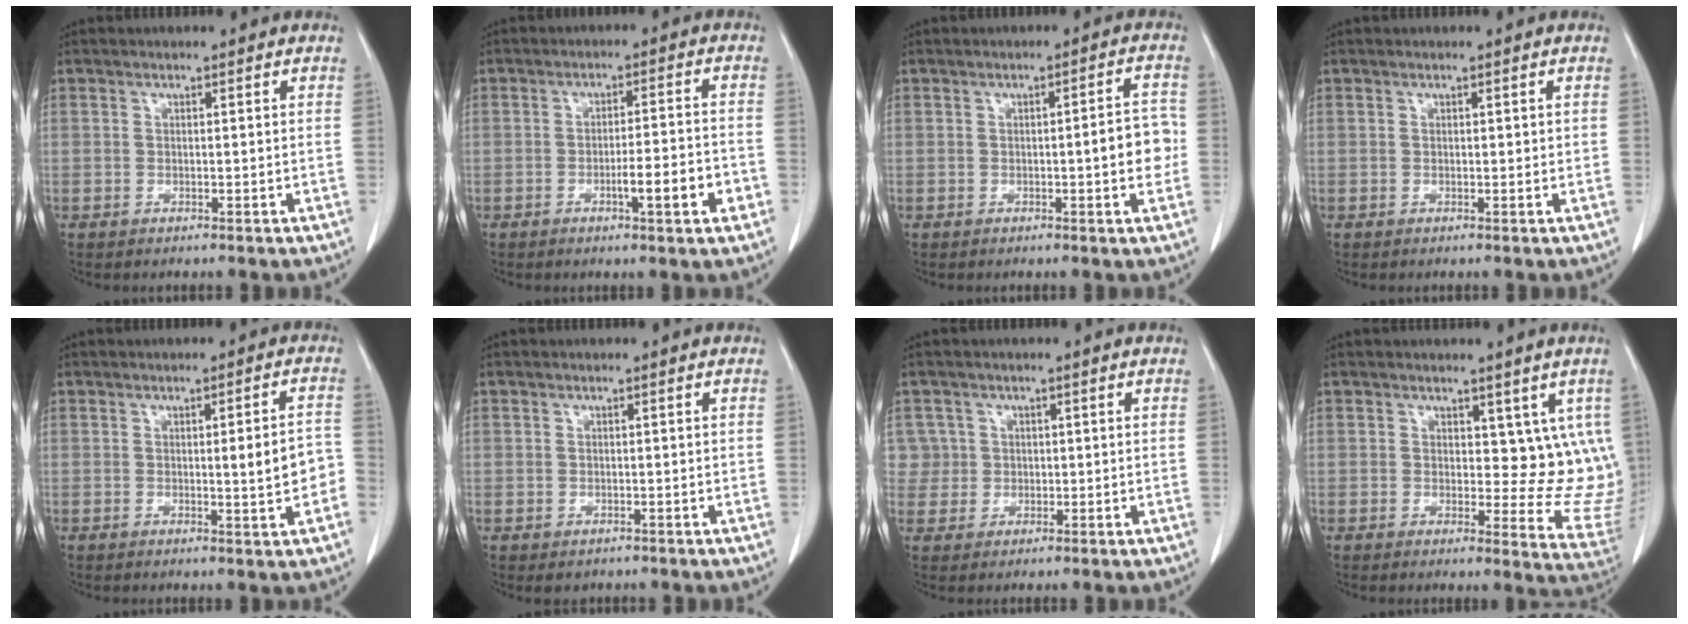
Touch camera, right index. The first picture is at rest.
{"total": 6.5, "force": [-2.6, 0.5, 6.0], "torque": [-0.087, 0.002, -0.036]}
{"total": 4.8, "force": [-0.7, 0.9, 4.7], "torque": [-0.058, 0.009, -0.010]}
{"total": 0.6, "force": [0.1, 0.3, 0.5], "torque": [-0.005, 0.002, 0.004]}
{"total": 5.3, "force": [-0.9, 0.6, 5.1], "torque": [-0.065, 0.006, -0.010]}
{"total": 1.4, "force": [-0.7, 1.2, 0.2], "torque": [-0.004, 0.003, -0.004]}
{"total": 3.6, "force": [0.9, 3.4, -0.4], "torque": [0.028, 0.008, 0.015]}
{"total": 8.4, "force": [3.7, 4.7, 5.9], "torque": [-0.049, -0.017, 0.048]}